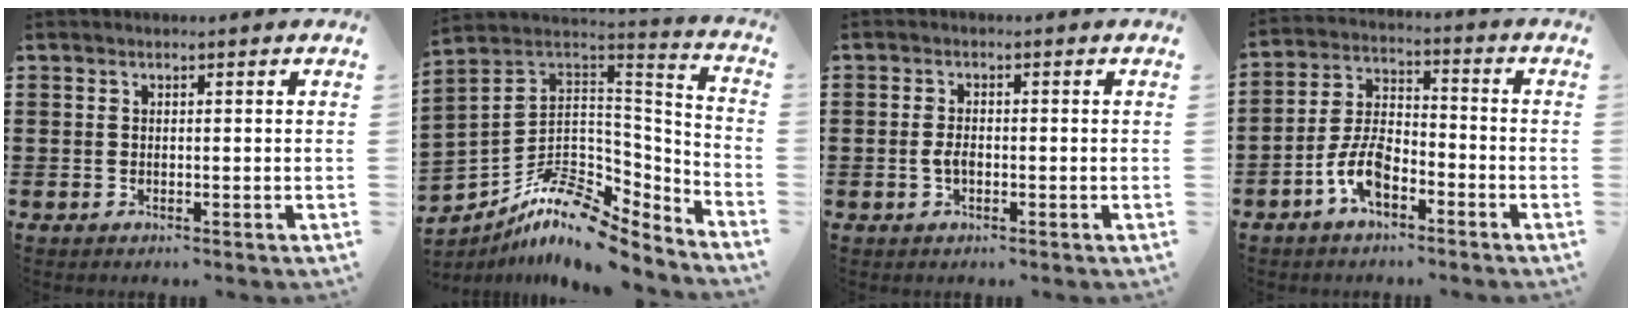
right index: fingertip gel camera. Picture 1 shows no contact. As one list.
[{"total": 10.6, "force": [-7.5, 5.1, 5.5], "torque": [-0.116, 0.011, -0.142]}, {"total": 2.2, "force": [-0.5, 0.9, 1.9], "torque": [-0.045, -0.005, -0.011]}, {"total": 7.4, "force": [-3.8, 3.8, 5.1], "torque": [-0.127, 0.005, -0.079]}]